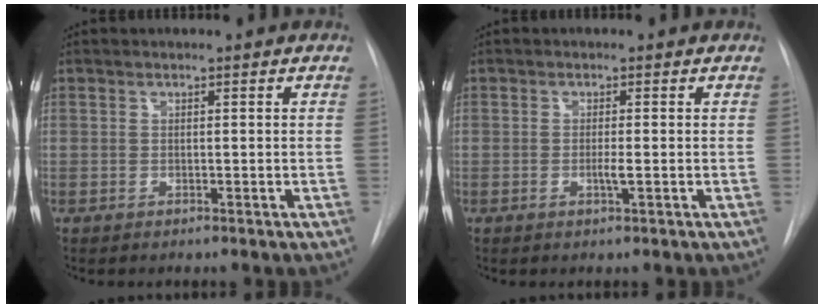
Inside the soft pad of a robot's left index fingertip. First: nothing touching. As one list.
[{"total": 1.4, "force": [-0.3, -0.1, 1.4], "torque": [-0.027, -0.002, -0.007]}]